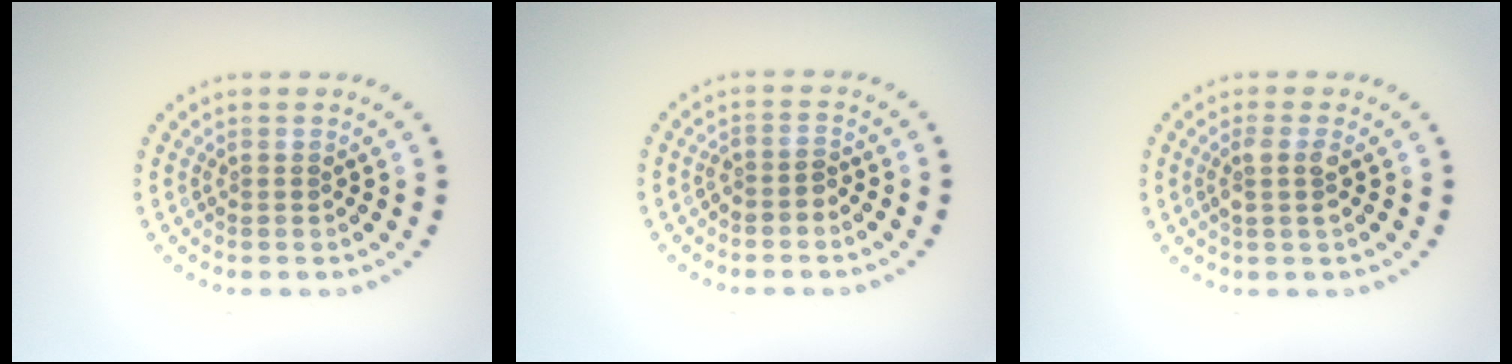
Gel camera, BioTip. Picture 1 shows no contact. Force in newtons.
{"total": 1.5, "press": 1.1, "slide": 0.9}
{"total": 1.8, "press": 1.5, "slide": 1.0}